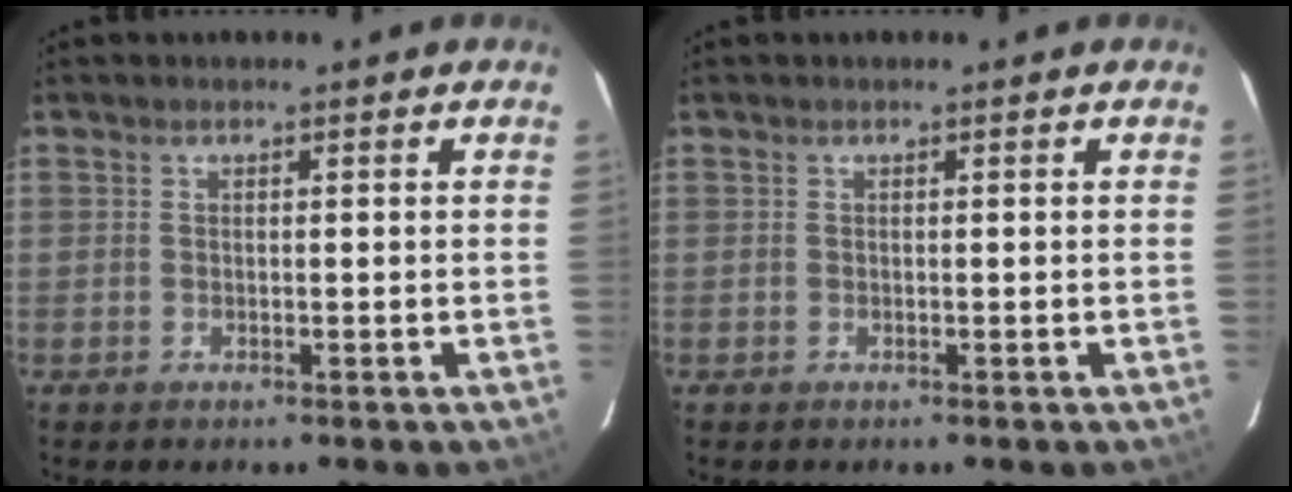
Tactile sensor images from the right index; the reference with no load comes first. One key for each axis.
{"total": 0.0}